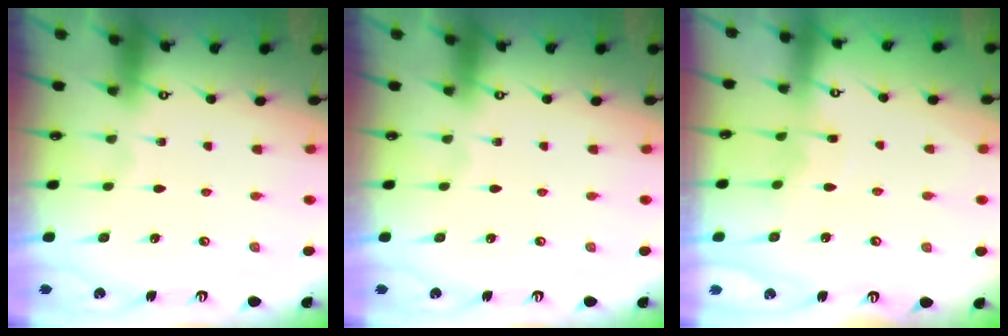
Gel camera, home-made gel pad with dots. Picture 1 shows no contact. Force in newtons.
{"total": 0.0}
{"total": 2.8, "press": 2.8, "slide": 0.4}